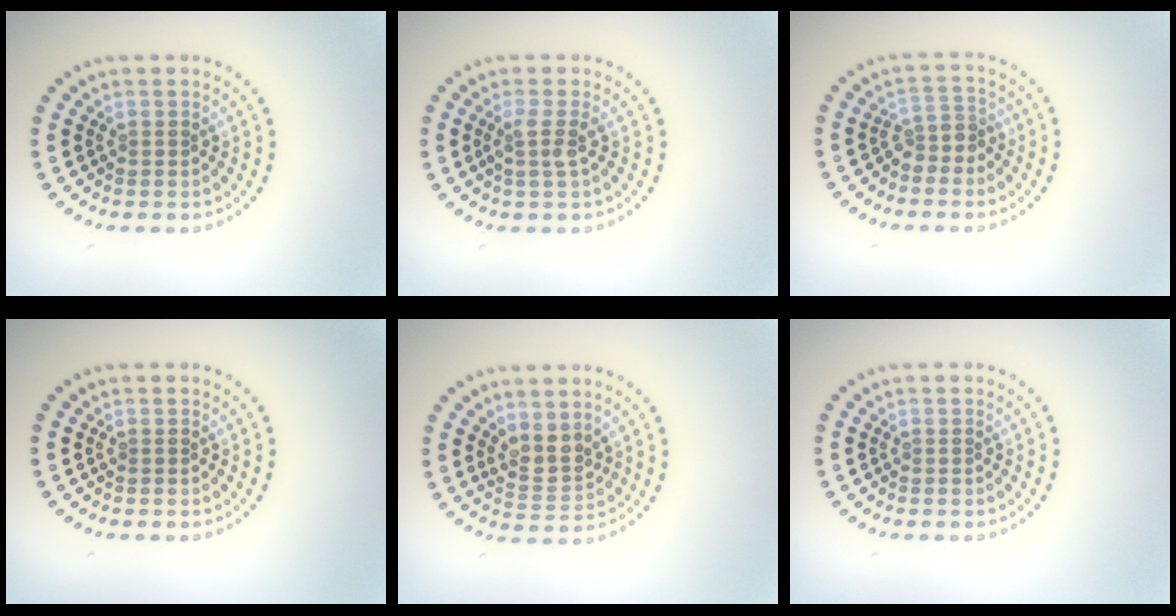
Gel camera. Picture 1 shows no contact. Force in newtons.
{"total": 1.8, "press": 1.3, "slide": 1.2}
{"total": 2.3, "press": 1.7, "slide": 1.5}
{"total": 0.0}
{"total": 2.5, "press": 2.1, "slide": 1.5}
{"total": 0.0}